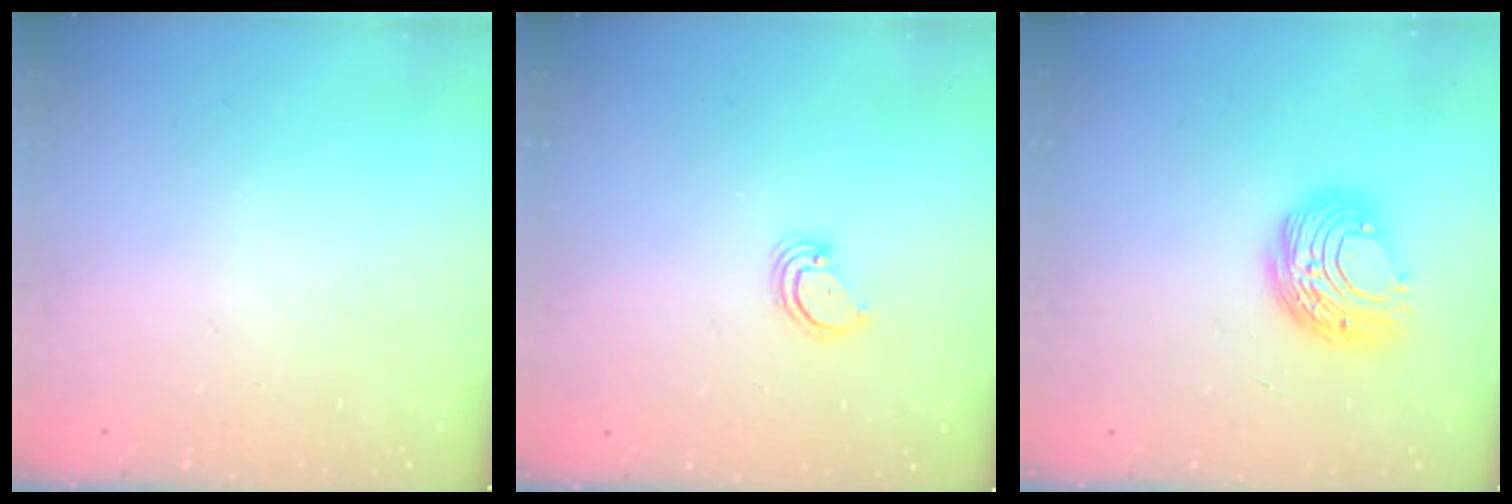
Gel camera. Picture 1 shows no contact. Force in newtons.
{"total": 3.2, "press": 3.2, "slide": 0.4}
{"total": 9.5, "press": 9.5, "slide": 0.5}